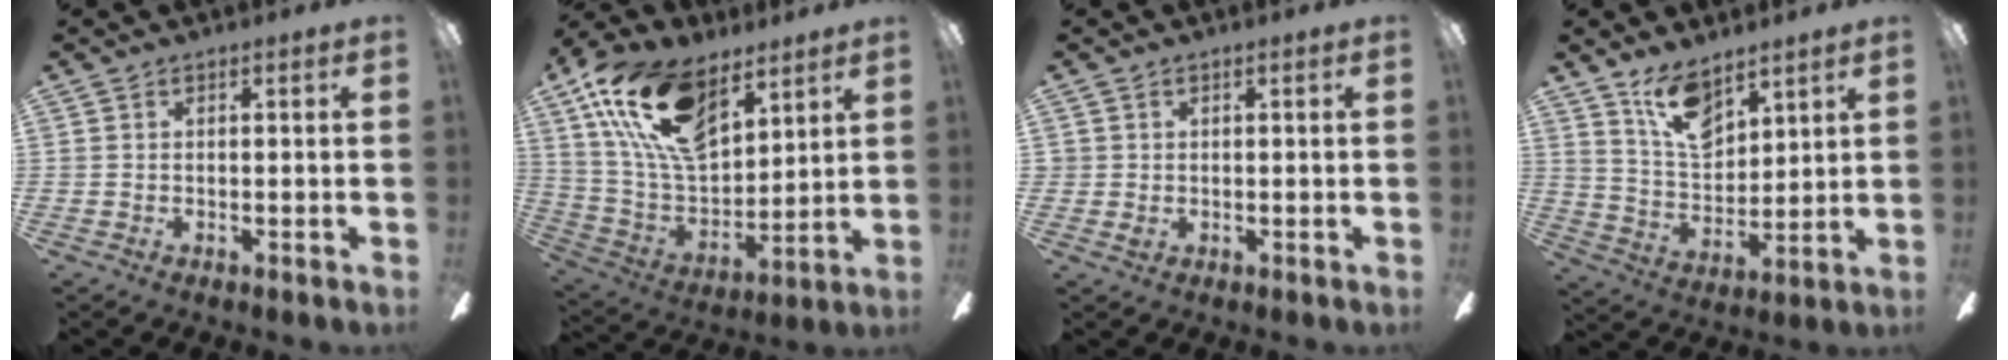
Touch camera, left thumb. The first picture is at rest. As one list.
[{"total": 21.0, "force": [11.9, 11.2, 13.2], "torque": [-0.273, -0.050, 0.216]}, {"total": 1.5, "force": [0.2, 1.4, 0.5], "torque": [-0.002, 0.001, 0.001]}, {"total": 11.3, "force": [8.0, 5.7, 5.7], "torque": [-0.102, -0.037, 0.149]}]